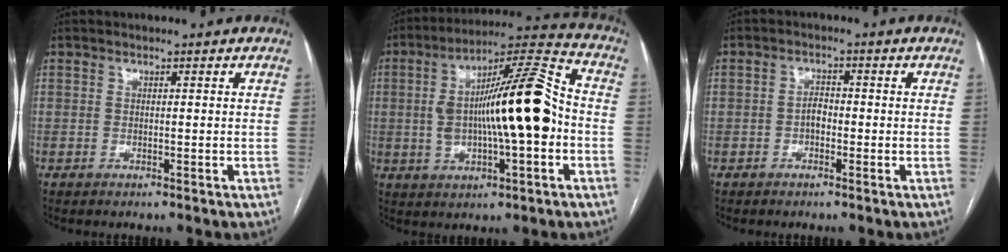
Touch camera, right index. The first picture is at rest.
{"total": 17.3, "force": [-0.9, 3.4, 17.0], "torque": [-0.289, 0.029, -0.013]}
{"total": 2.0, "force": [-0.7, 1.5, 1.2], "torque": [-0.016, 0.011, -0.012]}